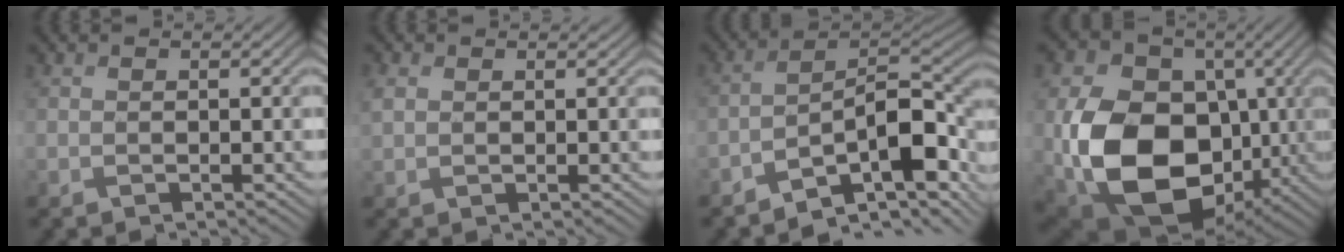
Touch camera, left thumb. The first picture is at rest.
{"total": 2.1, "force": [1.0, 1.4, 1.2], "torque": [-0.036, 0.004, 0.020]}
{"total": 11.7, "force": [-6.8, 4.0, 8.6], "torque": [-0.125, -0.002, -0.124]}
{"total": 17.5, "force": [-2.7, 12.6, 11.9], "torque": [-0.252, -0.041, -0.044]}